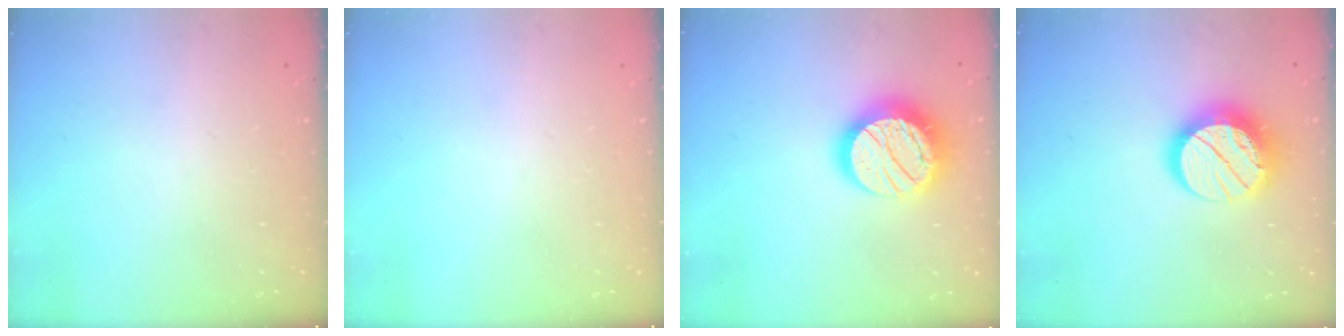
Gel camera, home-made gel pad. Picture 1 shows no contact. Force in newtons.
{"total": 0.0}
{"total": 17.3, "press": 17.3, "slide": 1.1}
{"total": 14.7, "press": 14.6, "slide": 1.2}